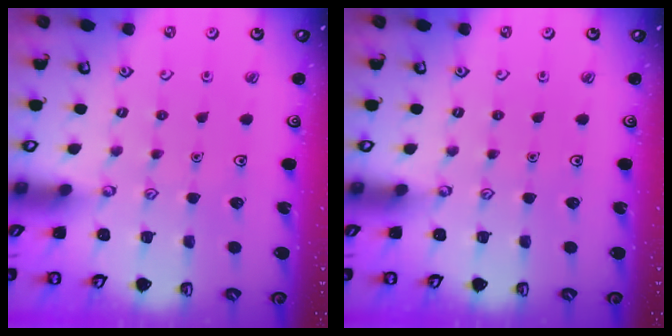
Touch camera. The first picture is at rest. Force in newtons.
{"total": 0.0}